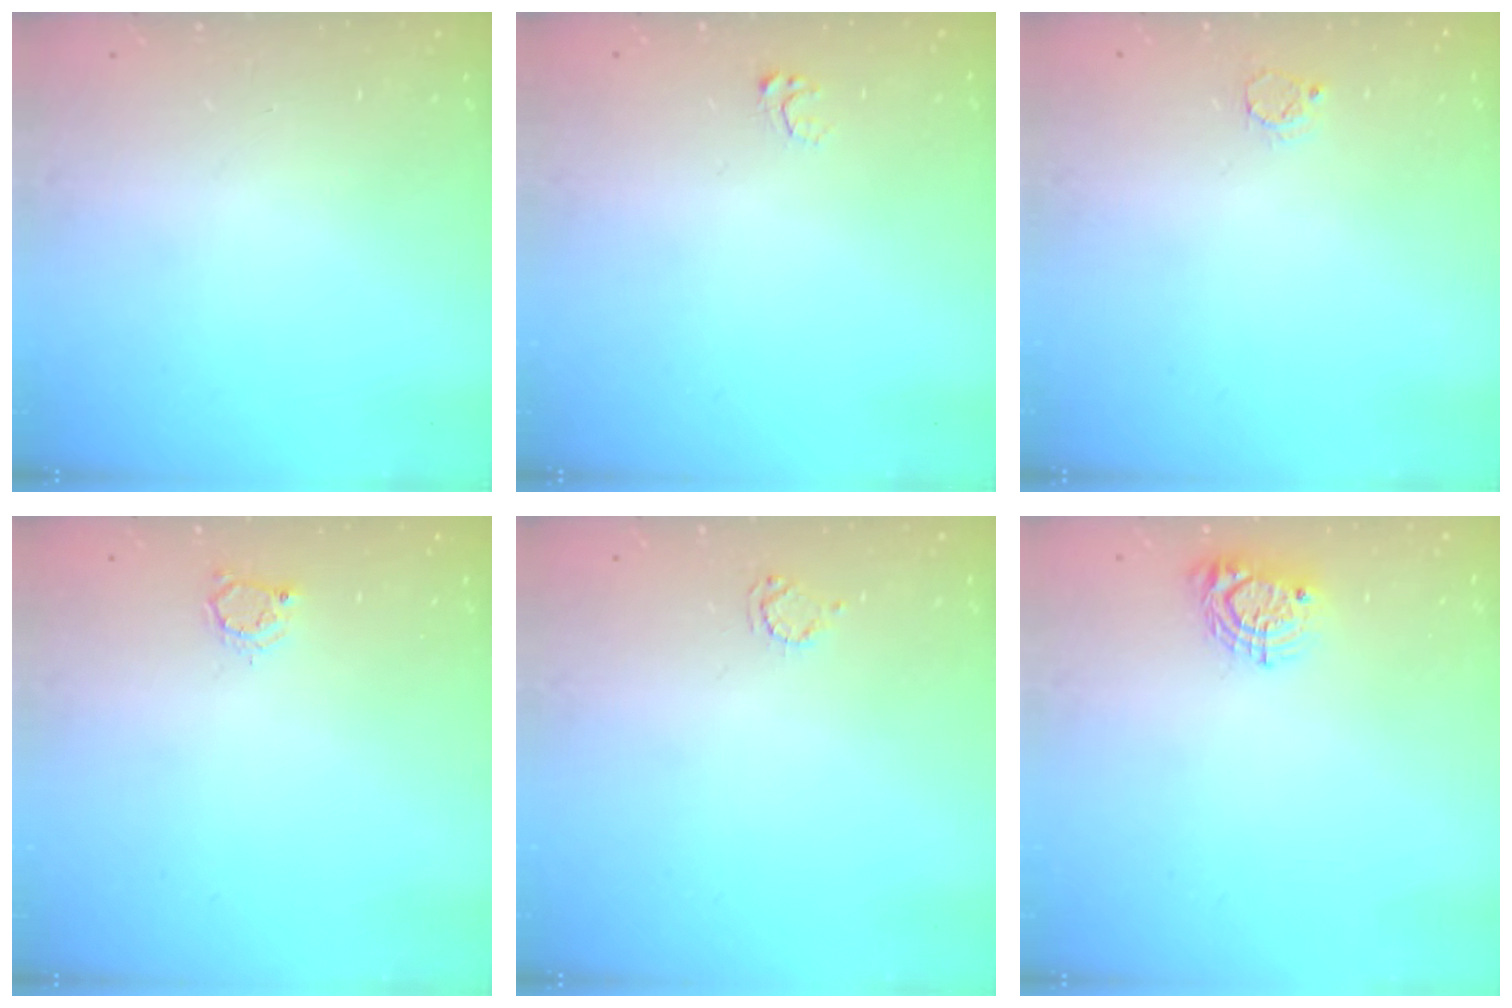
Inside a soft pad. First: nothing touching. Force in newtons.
{"total": 3.1, "press": 3.1, "slide": 0.2}
{"total": 3.1, "press": 3.1, "slide": 0.1}
{"total": 3.1, "press": 3.1, "slide": 0.4}
{"total": 2.9, "press": 2.9, "slide": 0.3}
{"total": 8.1, "press": 8.1, "slide": 0.5}